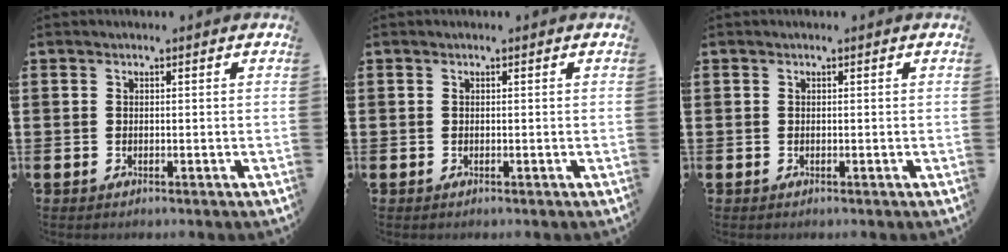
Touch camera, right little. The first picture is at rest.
{"total": 0.0}
{"total": 0.0}